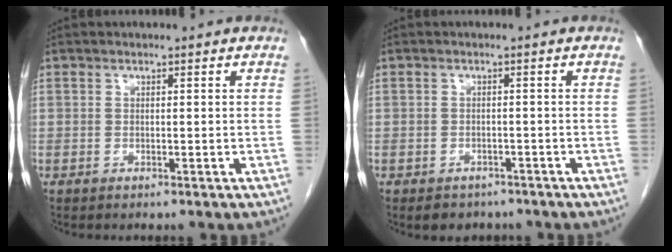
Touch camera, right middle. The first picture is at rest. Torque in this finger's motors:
{"motor_torque": [0.36, -0.24, 0.00, 0.00]}